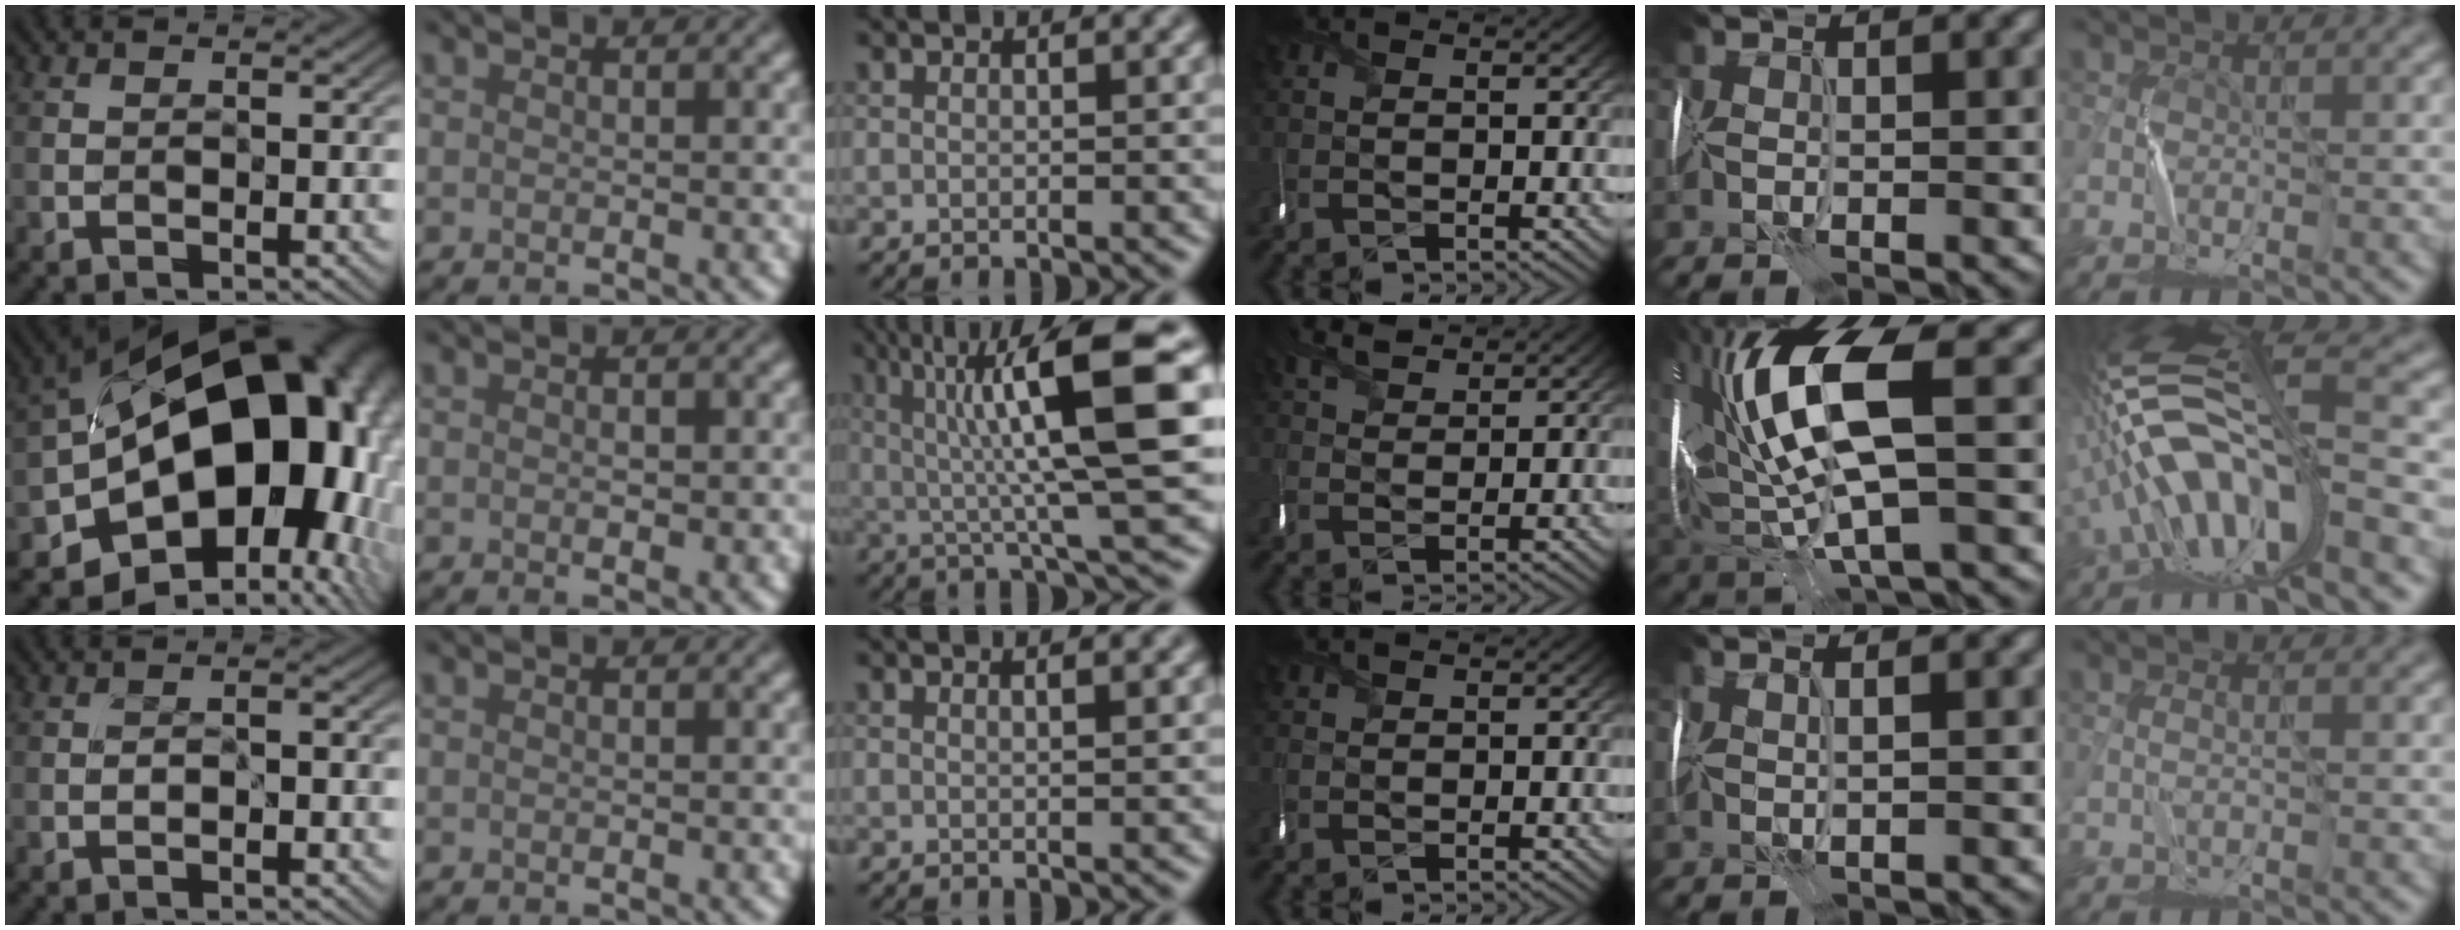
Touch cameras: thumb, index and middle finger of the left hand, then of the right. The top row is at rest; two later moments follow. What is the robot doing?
{"motion": "wrap", "object": "ribbon"}